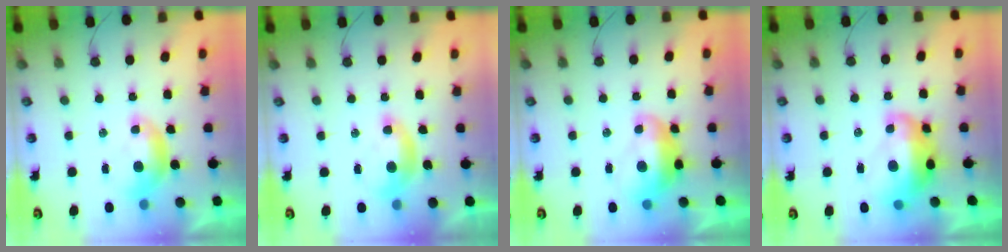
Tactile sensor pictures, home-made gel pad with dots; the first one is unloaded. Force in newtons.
{"total": 1.5, "press": 1.3, "slide": 0.7}
{"total": 2.4, "press": 2.4, "slide": 0.6}
{"total": 6.2, "press": 6.1, "slide": 1.1}